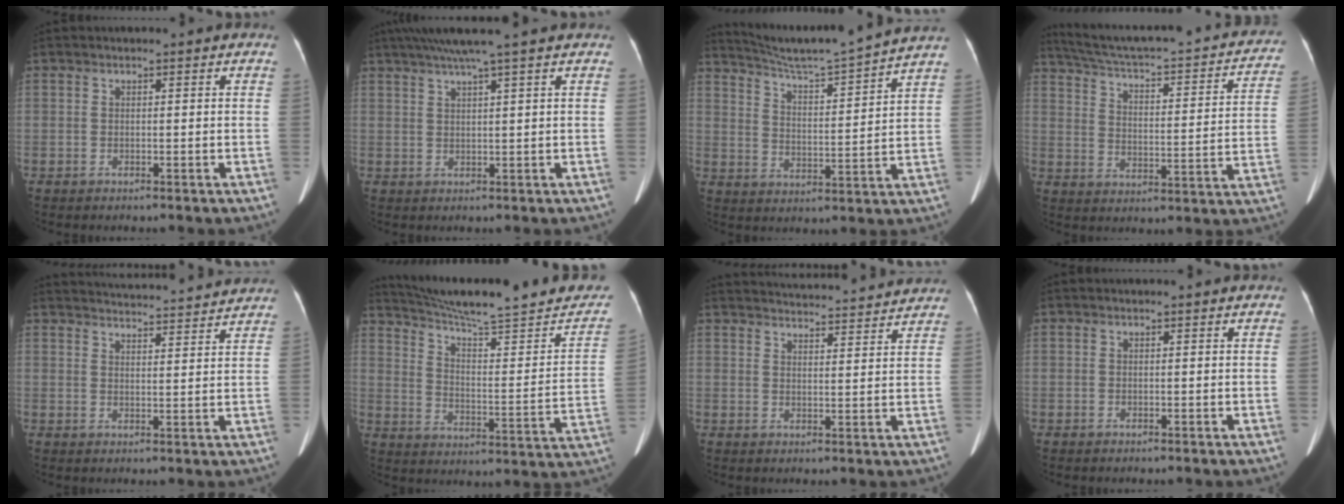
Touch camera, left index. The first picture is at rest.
{"total": 6.7, "force": [5.1, -1.5, 4.0], "torque": [-0.062, 0.021, 0.079]}
{"total": 14.9, "force": [13.8, -2.3, 5.1], "torque": [-0.100, -0.024, 0.203]}
{"total": 27.0, "force": [23.6, 3.9, 12.5], "torque": [-0.186, -0.026, 0.298]}
{"total": 18.3, "force": [17.5, 1.1, 5.0], "torque": [-0.079, 0.010, 0.228]}
{"total": 24.2, "force": [21.4, 1.7, 11.2], "torque": [-0.162, -0.039, 0.291]}
{"total": 18.6, "force": [17.9, 1.5, 4.9], "torque": [-0.075, 0.009, 0.231]}
{"total": 0.0}